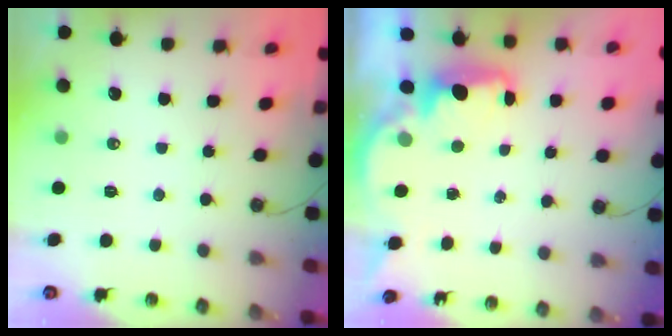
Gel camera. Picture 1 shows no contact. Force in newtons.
{"total": 2.5, "press": 2.4, "slide": 0.8}